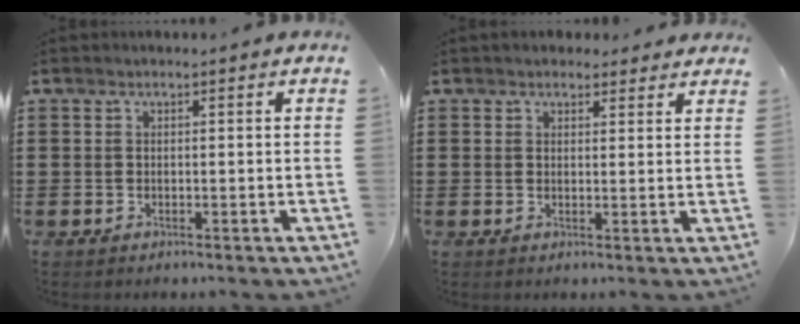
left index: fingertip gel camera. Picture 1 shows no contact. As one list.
[{"total": 2.1, "force": [2.0, 0.8, 0.2], "torque": [-0.001, -0.001, 0.036]}]